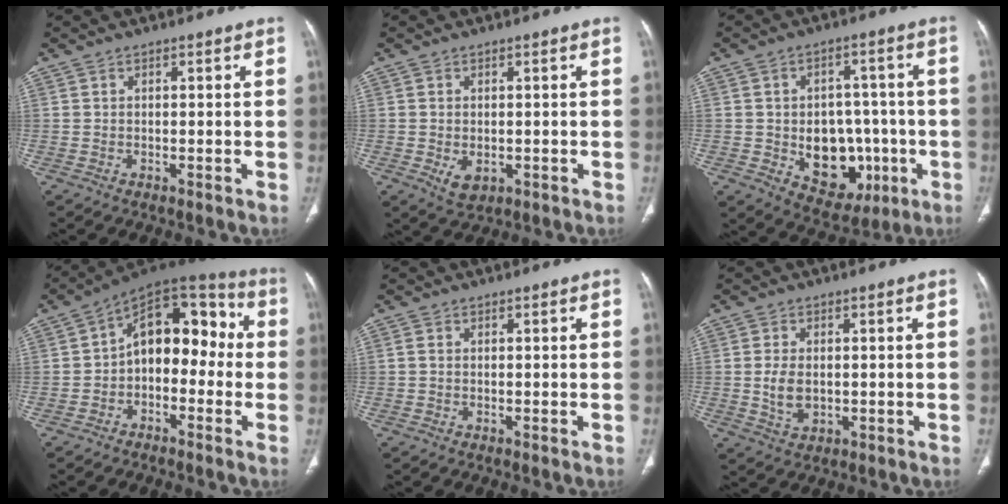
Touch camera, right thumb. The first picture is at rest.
{"total": 3.4, "force": [-0.7, 2.3, 2.4], "torque": [-0.040, -0.005, -0.001]}
{"total": 14.0, "force": [-3.0, 10.3, 8.9], "torque": [-0.076, 0.020, -0.022]}
{"total": 14.1, "force": [-0.9, 9.0, 10.8], "torque": [-0.113, 0.056, -0.033]}
{"total": 0.6, "force": [0.0, 0.4, 0.4], "torque": [-0.010, 0.000, -0.002]}
{"total": 5.2, "force": [-0.1, 3.2, 4.0], "torque": [-0.081, -0.004, 0.002]}